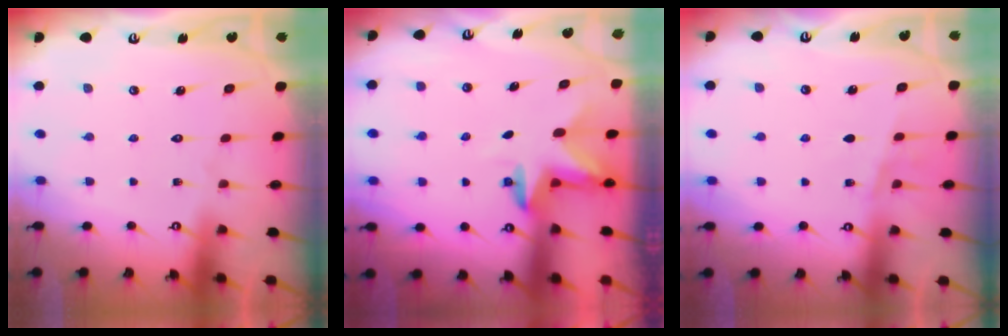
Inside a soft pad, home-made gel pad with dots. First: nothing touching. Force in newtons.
{"total": 3.3, "press": 3.3, "slide": 0.1}
{"total": 5.4, "press": 5.3, "slide": 1.4}